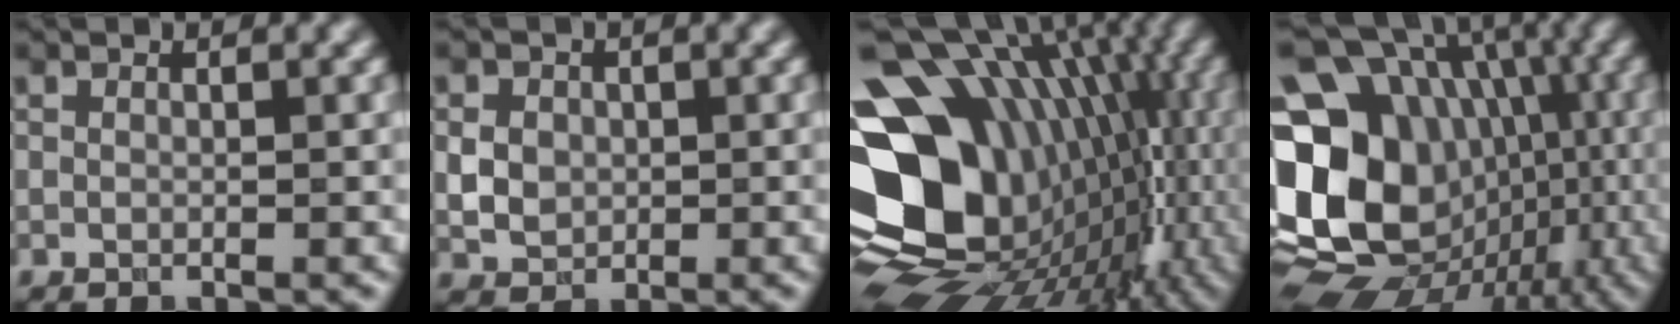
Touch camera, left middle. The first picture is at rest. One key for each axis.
{"total": 2.3, "fx": 0.0, "fy": 2.1, "fz": 1.0, "tx": -0.025, "ty": 0.000, "tz": 0.006}
{"total": 17.7, "fx": -0.4, "fy": 13.5, "fz": 11.5, "tx": -0.174, "ty": 0.009, "tz": 0.029}
{"total": 19.5, "fx": -1.8, "fy": 15.8, "fz": 11.4, "tx": -0.187, "ty": -0.003, "tz": -0.006}